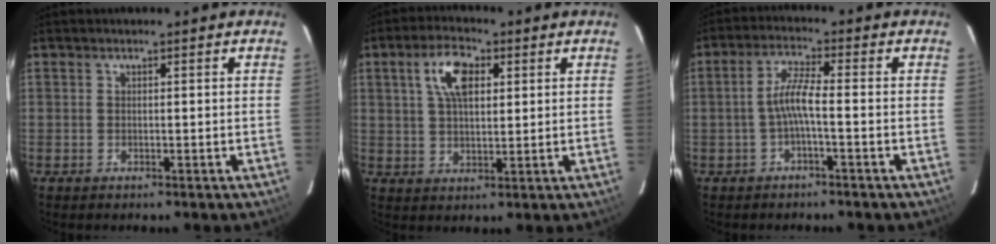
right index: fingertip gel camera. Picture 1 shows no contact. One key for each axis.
{"total": 7.8, "fx": 2.9, "fy": 3.8, "fz": 6.2, "tx": -0.116, "ty": 0.018, "tz": 0.052}
{"total": 4.4, "fx": -1.4, "fy": 0.2, "fz": 4.1, "tx": -0.091, "ty": 0.009, "tz": -0.028}